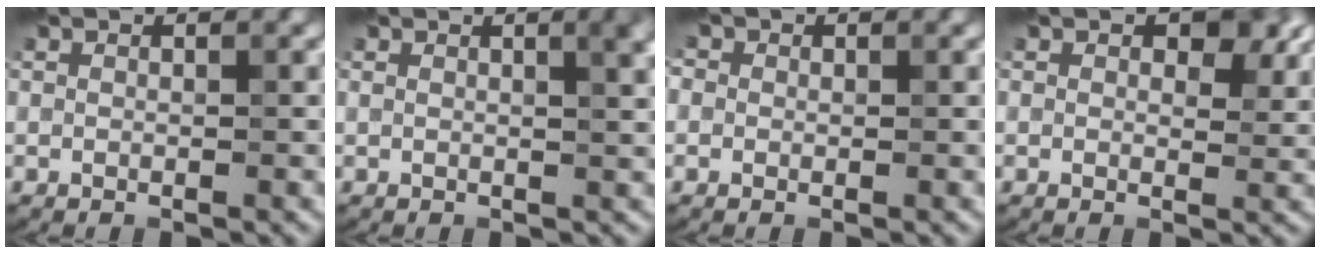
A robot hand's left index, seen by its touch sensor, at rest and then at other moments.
{"total": 2.8, "force": [0.8, 0.8, 2.6], "torque": [-0.019, 0.007, 0.008]}
{"total": 1.8, "force": [0.6, 1.6, 0.7], "torque": [0.000, 0.006, -0.014]}
{"total": 3.5, "force": [1.2, 2.1, 2.5], "torque": [-0.028, -0.001, 0.013]}